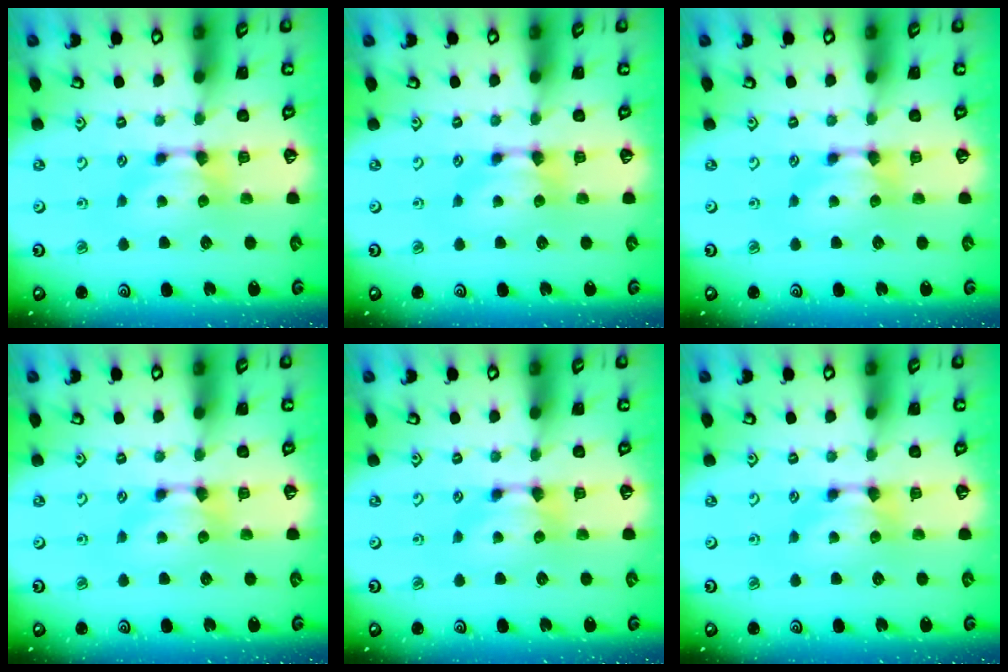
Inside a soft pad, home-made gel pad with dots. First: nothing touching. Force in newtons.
{"total": 0.0}
{"total": 0.0}
{"total": 0.0}
{"total": 0.0}
{"total": 0.0}